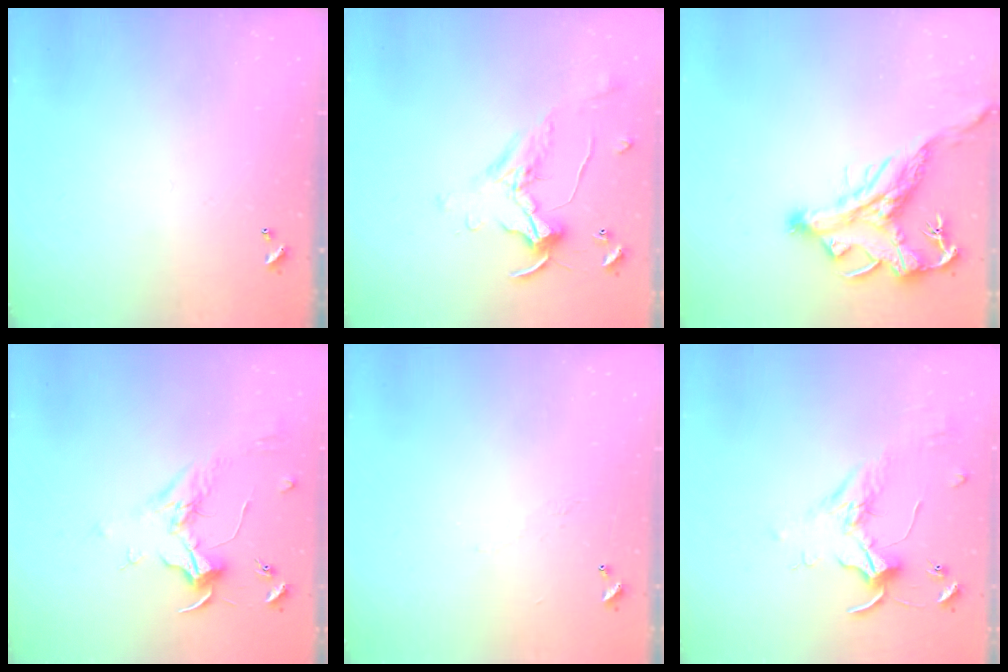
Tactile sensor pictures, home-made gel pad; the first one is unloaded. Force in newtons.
{"total": 0.8, "press": 0.8, "slide": 0.2}
{"total": 2.9, "press": 2.5, "slide": 1.4}
{"total": 1.8, "press": 1.6, "slide": 0.7}
{"total": 2.9, "press": 2.9, "slide": 0.5}
{"total": 1.6, "press": 1.6, "slide": 0.4}